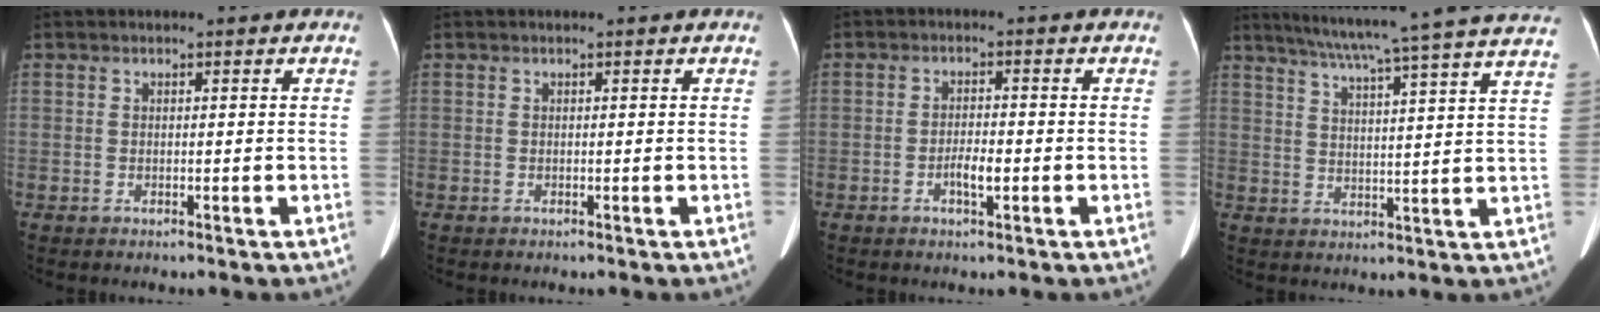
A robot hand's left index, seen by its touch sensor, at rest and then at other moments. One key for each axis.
{"total": 0.0}
{"total": 2.8, "fx": -1.1, "fy": 0.7, "fz": 2.5, "tx": -0.045, "ty": 0.002, "tz": -0.018}
{"total": 23.6, "fx": 20.6, "fy": -1.5, "fz": 11.5, "tx": -0.188, "ty": -0.023, "tz": 0.262}